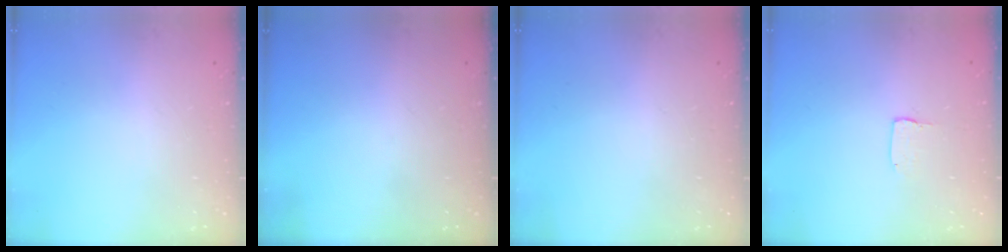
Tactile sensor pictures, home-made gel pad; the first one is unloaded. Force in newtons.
{"total": 0.0}
{"total": 0.0}
{"total": 2.0, "press": 2.0, "slide": 0.1}